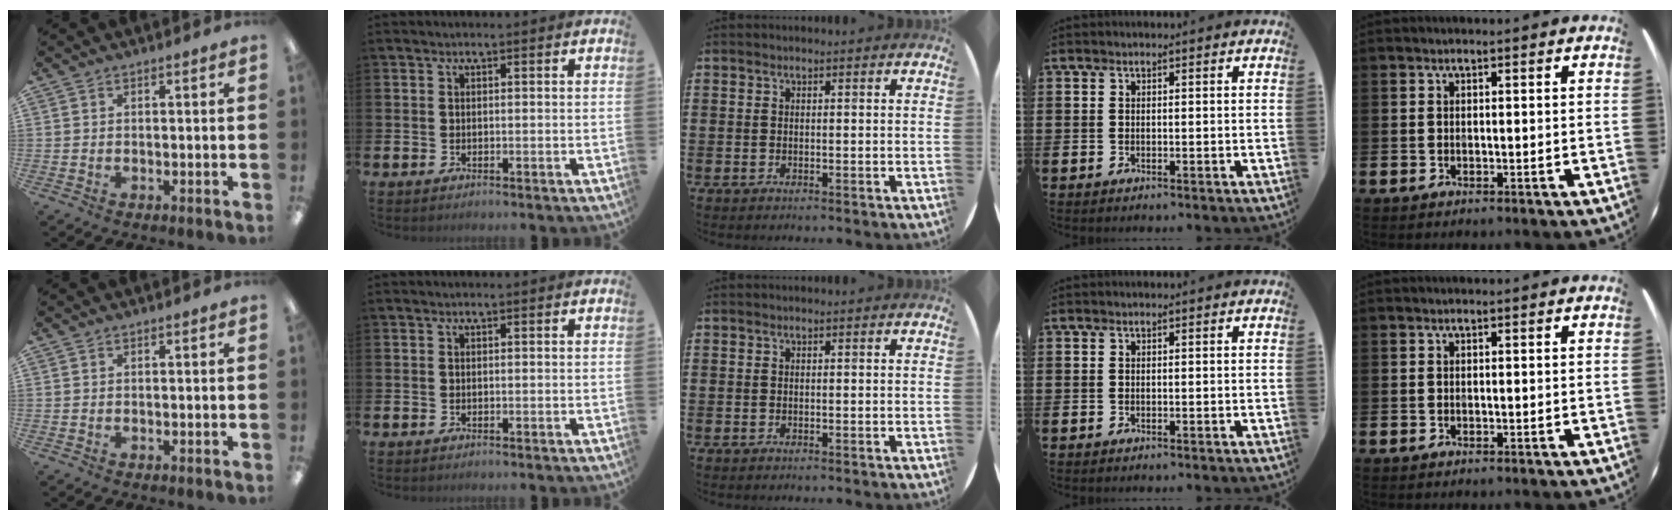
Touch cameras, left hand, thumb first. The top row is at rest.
{}